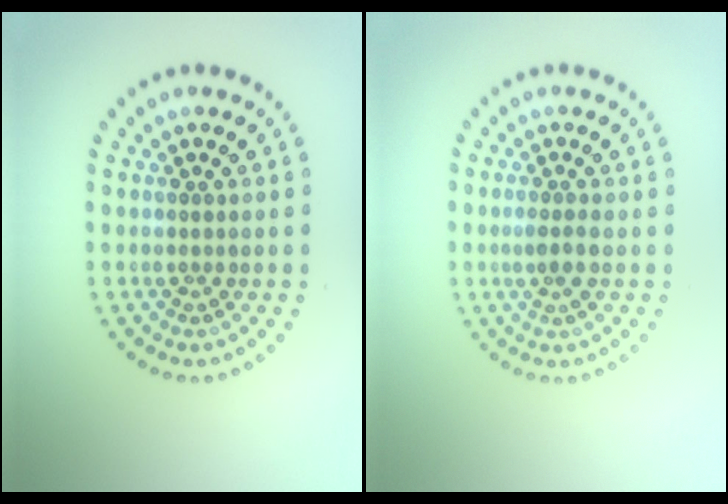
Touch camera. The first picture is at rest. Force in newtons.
{"total": 1.6, "press": 1.3, "slide": 0.9}